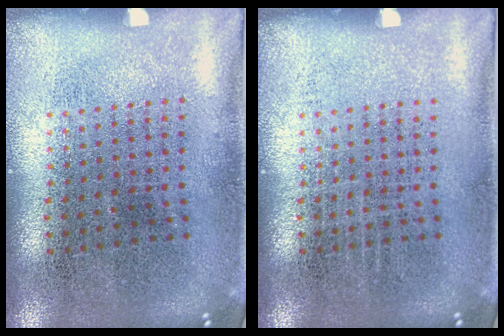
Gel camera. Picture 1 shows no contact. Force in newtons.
{"total": 0.0}